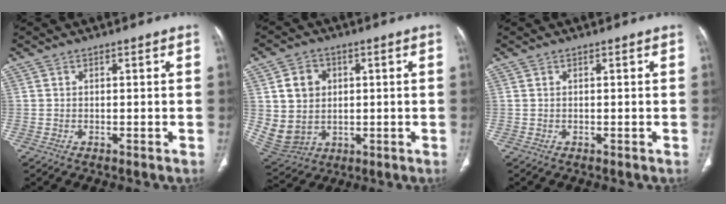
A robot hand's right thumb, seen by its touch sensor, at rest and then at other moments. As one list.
[{"total": 13.5, "force": [1.9, 11.4, 7.0], "torque": [-0.111, -0.006, 0.060]}, {"total": 0.0}]